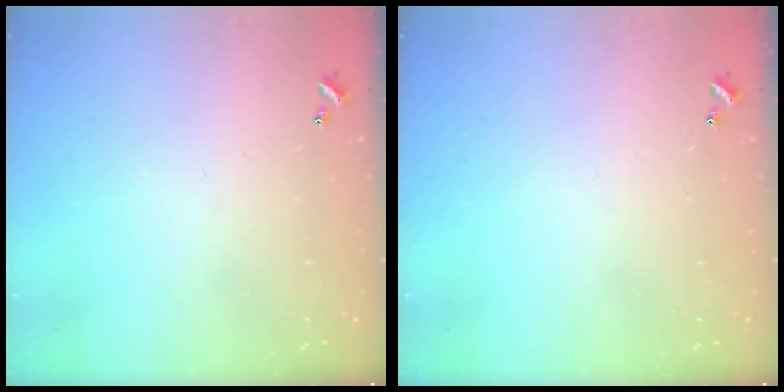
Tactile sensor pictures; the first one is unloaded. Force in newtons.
{"total": 0.0}